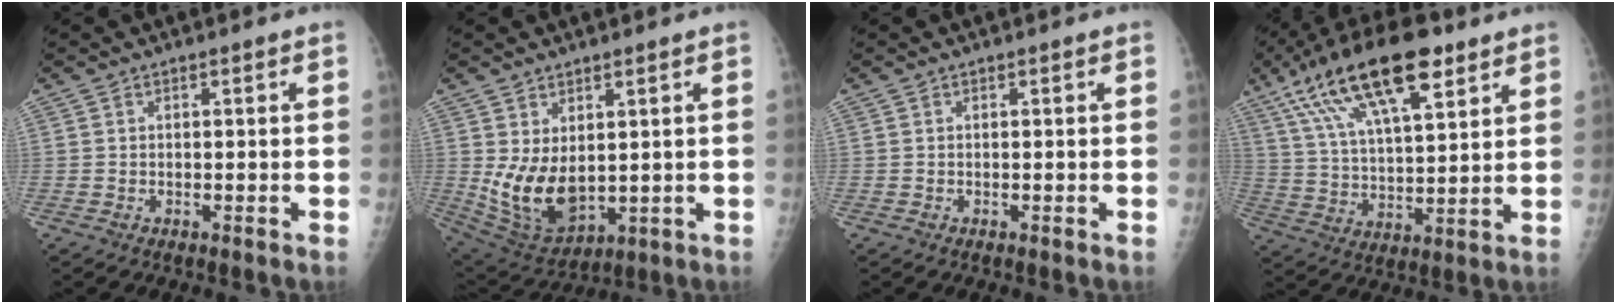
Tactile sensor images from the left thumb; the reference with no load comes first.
{"total": 10.6, "force": [1.3, 6.3, 8.5], "torque": [-0.138, -0.026, 0.049]}
{"total": 0.0}
{"total": 20.6, "force": [11.4, 7.3, 15.4], "torque": [-0.261, -0.014, 0.204]}